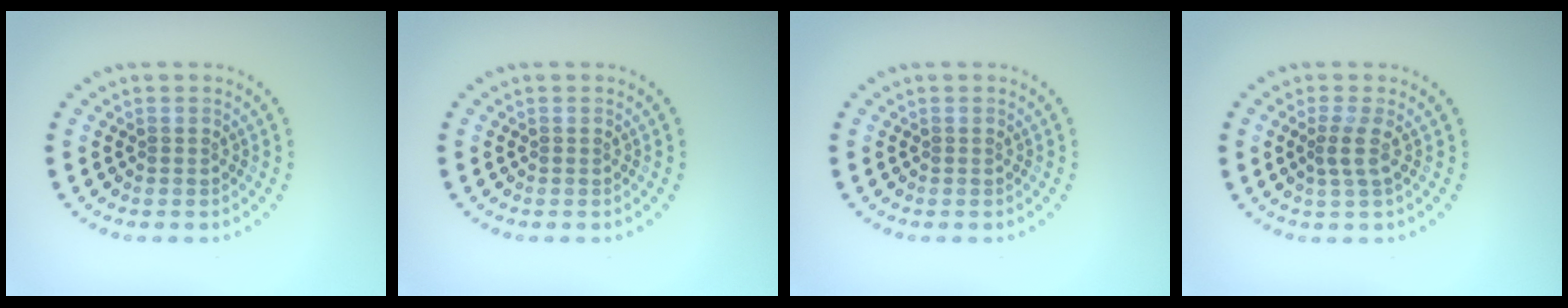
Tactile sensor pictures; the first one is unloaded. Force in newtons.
{"total": 0.0}
{"total": 0.0}
{"total": 1.7, "press": 1.1, "slide": 1.3}